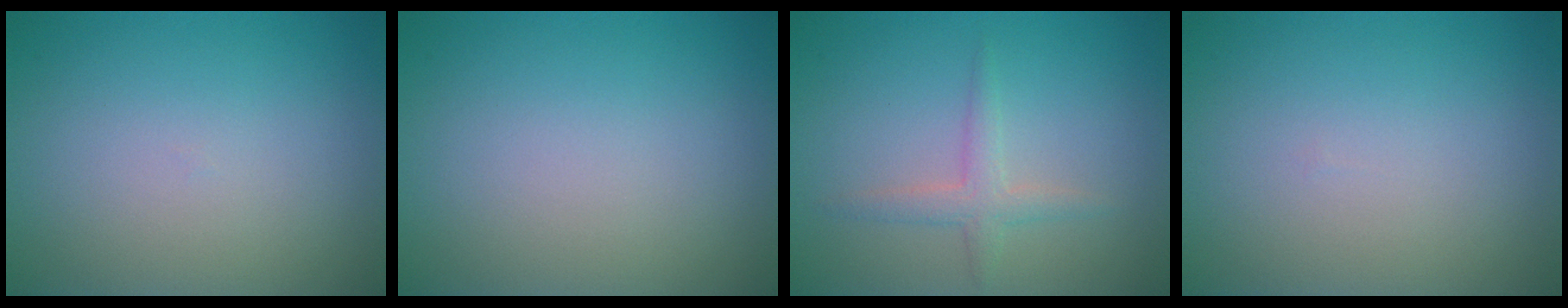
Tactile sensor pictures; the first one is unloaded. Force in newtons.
{"total": 0.0}
{"total": 1.9, "press": 1.9, "slide": 0.1}
{"total": 0.0}